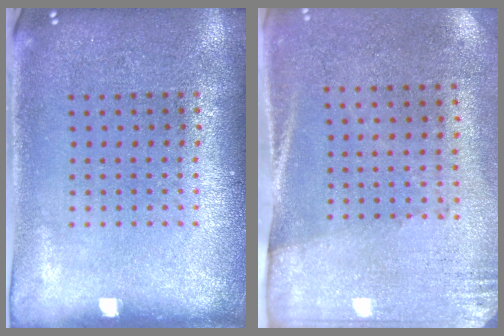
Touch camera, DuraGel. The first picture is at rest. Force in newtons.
{"total": 2.7, "press": 2.4, "slide": 1.4}